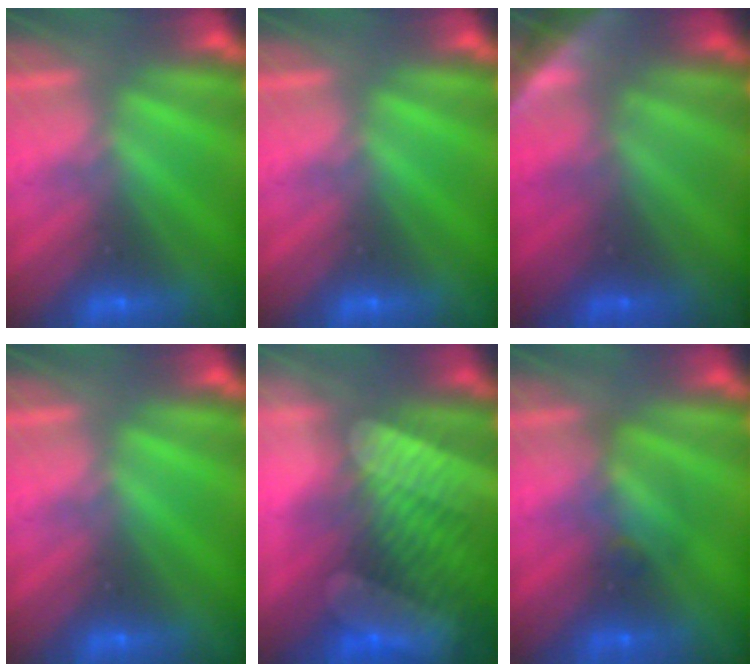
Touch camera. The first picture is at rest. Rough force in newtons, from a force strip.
{"total": 0.0}
{"total": 4.8}
{"total": 0.0}
{"total": 8.3}
{"total": 2.4}